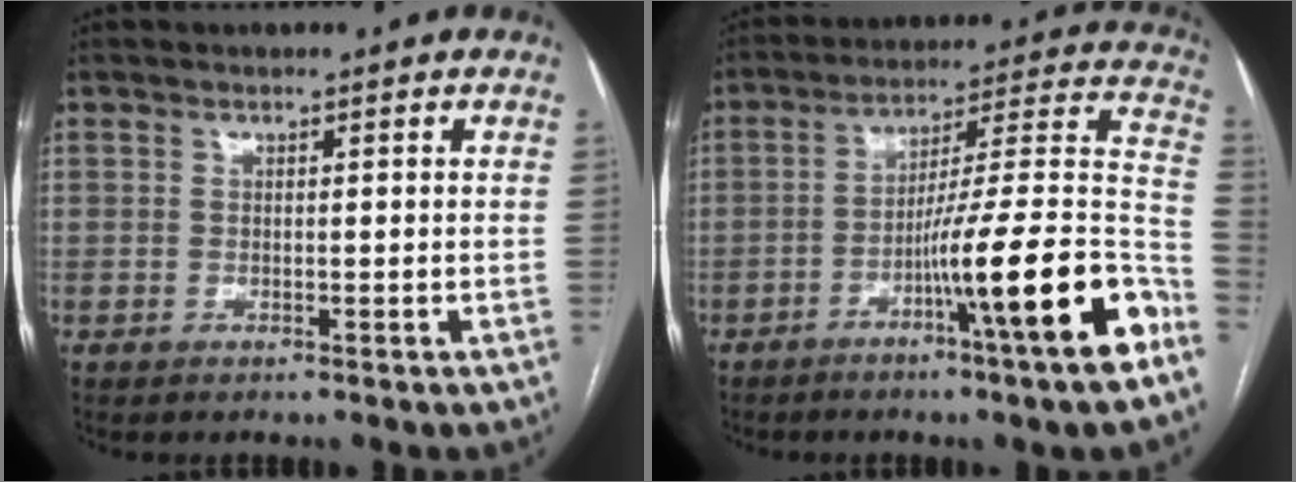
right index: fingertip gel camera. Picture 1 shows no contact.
{"total": 19.6, "force": [-9.1, -1.0, 17.3], "torque": [-0.220, -0.005, -0.144]}